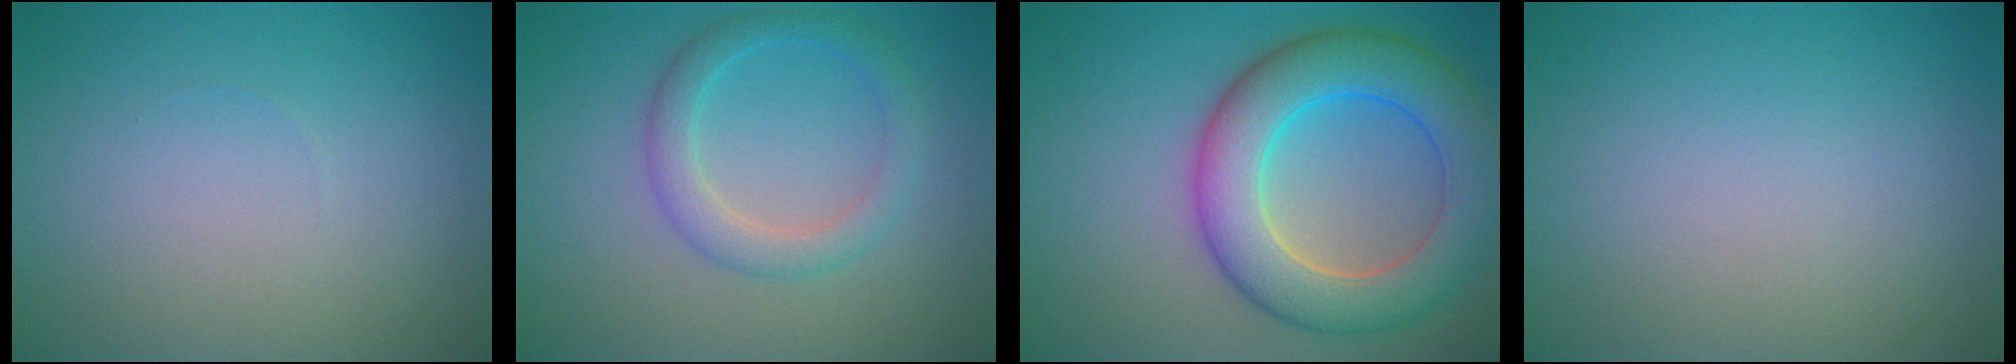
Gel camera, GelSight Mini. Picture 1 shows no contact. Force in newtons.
{"total": 3.0, "press": 3.0, "slide": 0.1}
{"total": 8.7, "press": 8.7, "slide": 0.4}
{"total": 0.0}